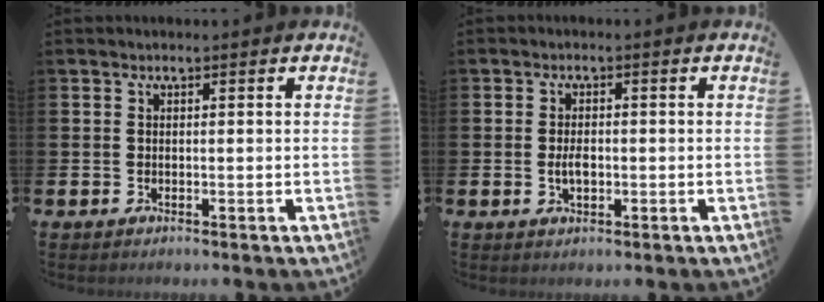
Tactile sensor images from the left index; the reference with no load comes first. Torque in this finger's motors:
{"motor_torque": [0.33, -0.22, 0.08, 0.08]}